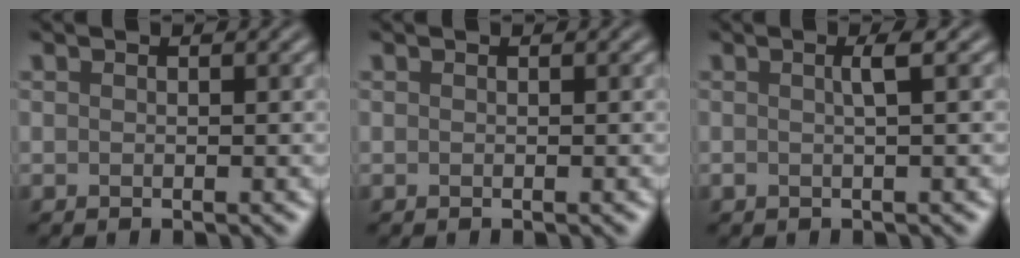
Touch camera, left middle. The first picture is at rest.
{"total": 0.0}
{"total": 1.5, "force": [-0.1, 0.2, 1.5], "torque": [-0.026, 0.005, 0.001]}